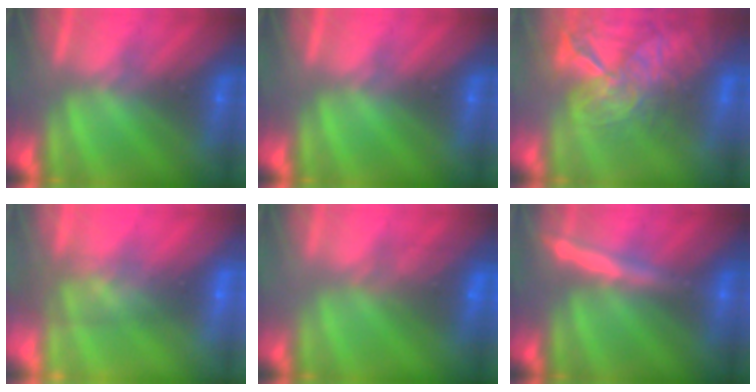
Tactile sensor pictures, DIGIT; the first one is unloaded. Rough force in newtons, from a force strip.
{"total": 0.0}
{"total": 10.4}
{"total": 7.8}
{"total": 7.8}
{"total": 3.5}